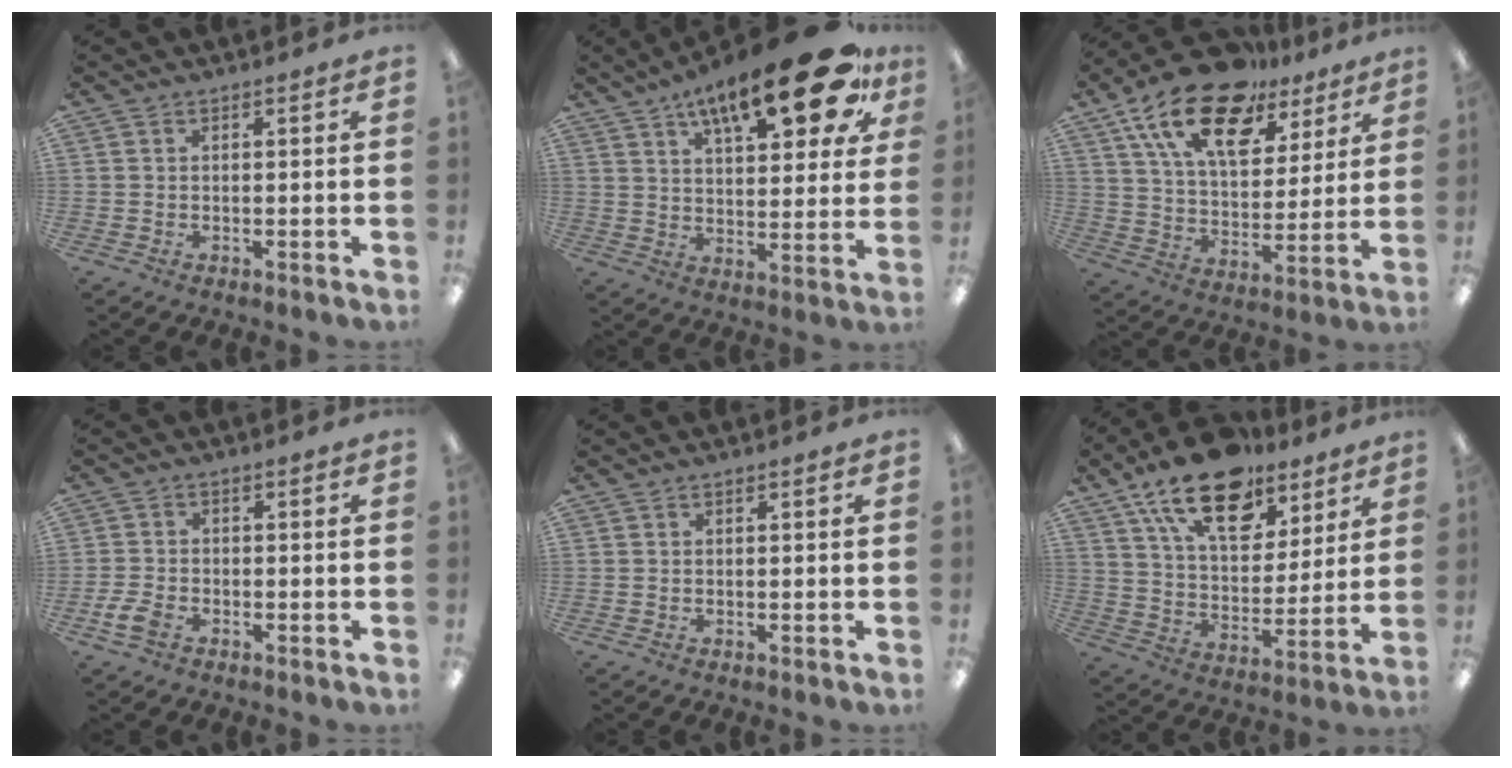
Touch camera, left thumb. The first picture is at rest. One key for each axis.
{"total": 21.6, "fx": 12.9, "fy": 7.2, "fz": 15.8, "tx": -0.240, "ty": -0.059, "tz": 0.206}
{"total": 20.1, "fx": 12.7, "fy": 10.2, "fz": 11.7, "tx": -0.213, "ty": -0.062, "tz": 0.227}
{"total": 3.8, "fx": -2.3, "fy": 2.2, "fz": 2.2, "tx": -0.052, "ty": 0.006, "tz": -0.045}
{"total": 0.0}
{"total": 20.4, "fx": 13.3, "fy": 10.6, "fz": 11.2, "tx": -0.182, "ty": -0.070, "tz": 0.233}